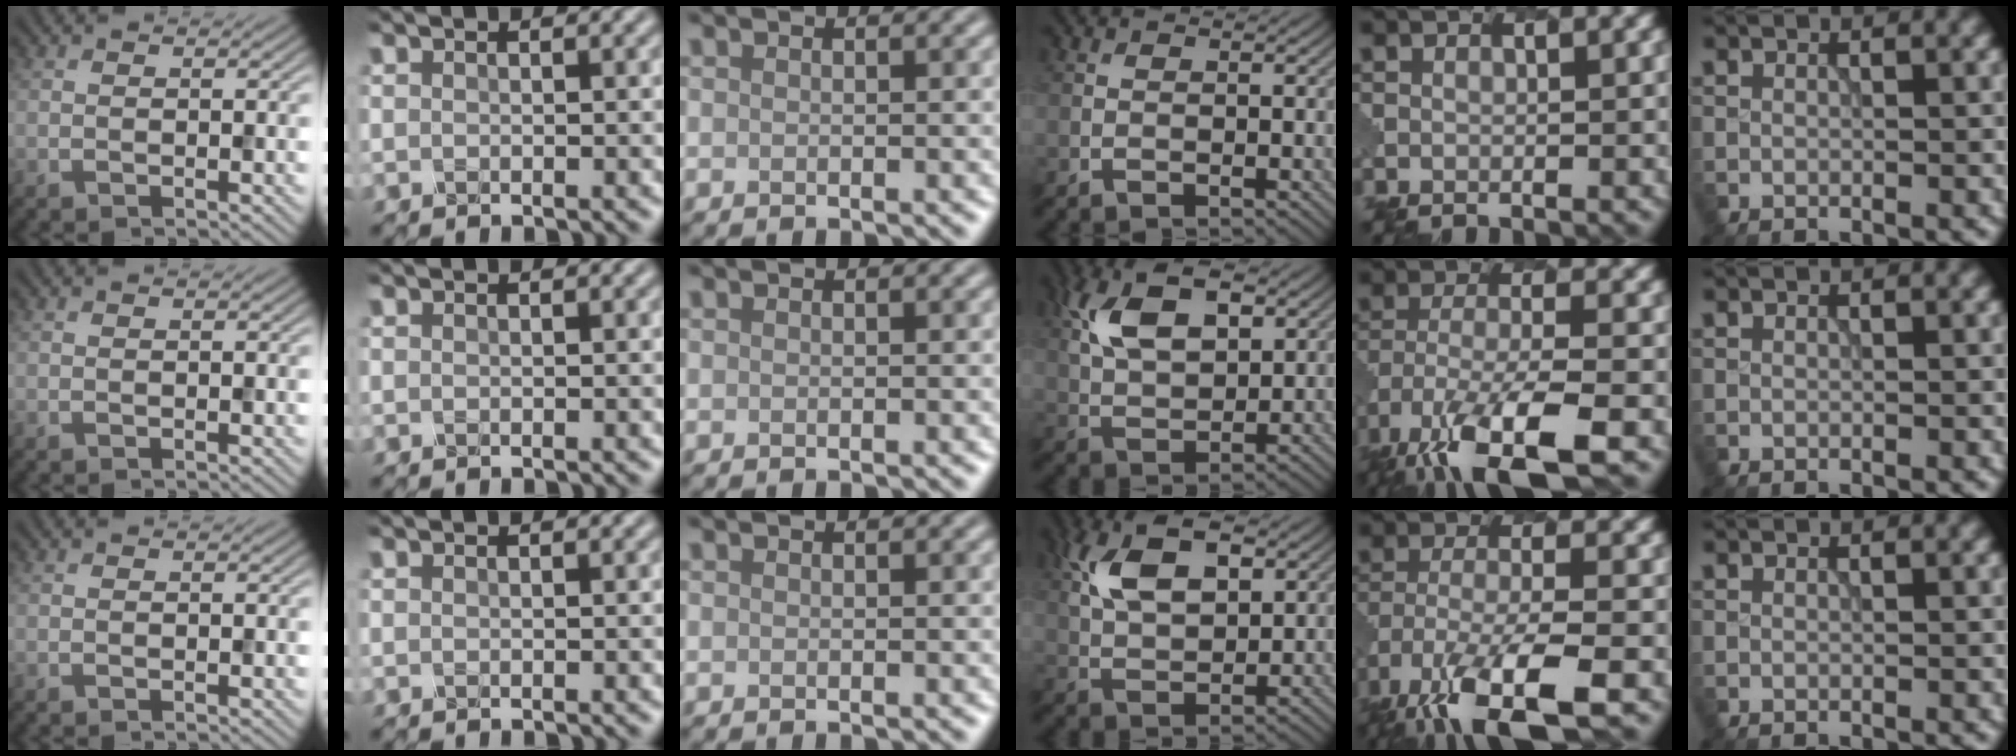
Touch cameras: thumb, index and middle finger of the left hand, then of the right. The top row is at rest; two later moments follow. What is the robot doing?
{"motion": "insert", "object": "pen bag"}